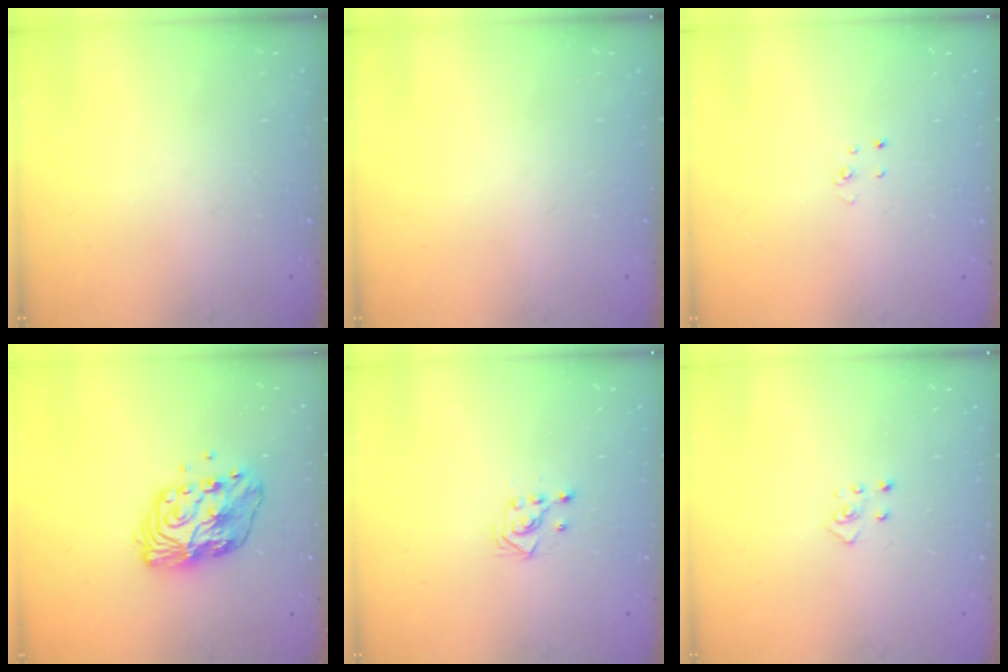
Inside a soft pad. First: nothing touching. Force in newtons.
{"total": 0.0}
{"total": 2.7, "press": 2.7, "slide": 0.3}
{"total": 11.7, "press": 11.6, "slide": 0.9}
{"total": 2.9, "press": 2.9, "slide": 0.3}
{"total": 2.8, "press": 2.8, "slide": 0.3}